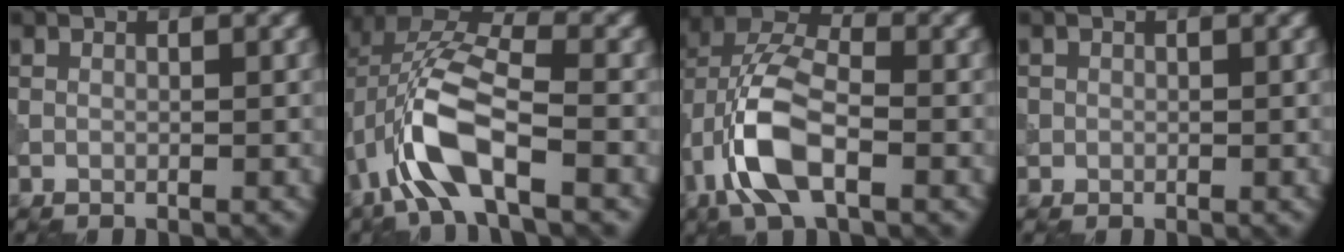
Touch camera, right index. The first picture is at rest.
{"total": 8.8, "force": [-3.0, 3.6, 7.4], "torque": [-0.163, 0.014, -0.064]}
{"total": 7.9, "force": [-2.7, 4.0, 6.3], "torque": [-0.139, 0.011, -0.059]}
{"total": 0.8, "force": [0.0, 0.8, -0.1], "torque": [0.010, -0.004, -0.002]}